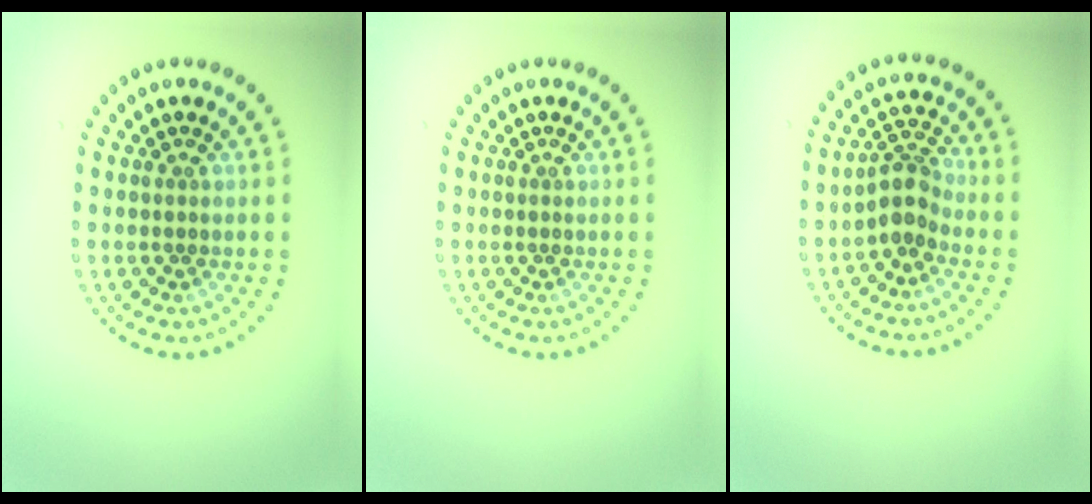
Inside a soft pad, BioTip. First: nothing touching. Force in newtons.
{"total": 0.0}
{"total": 2.7, "press": 2.1, "slide": 1.8}